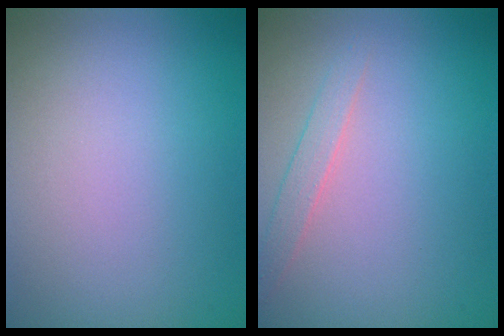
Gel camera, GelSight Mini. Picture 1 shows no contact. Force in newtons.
{"total": 1.4, "press": 1.4, "slide": 0.1}